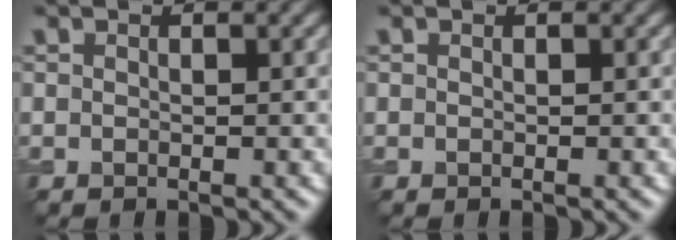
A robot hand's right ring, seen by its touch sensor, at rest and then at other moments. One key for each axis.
{"total": 0.0}